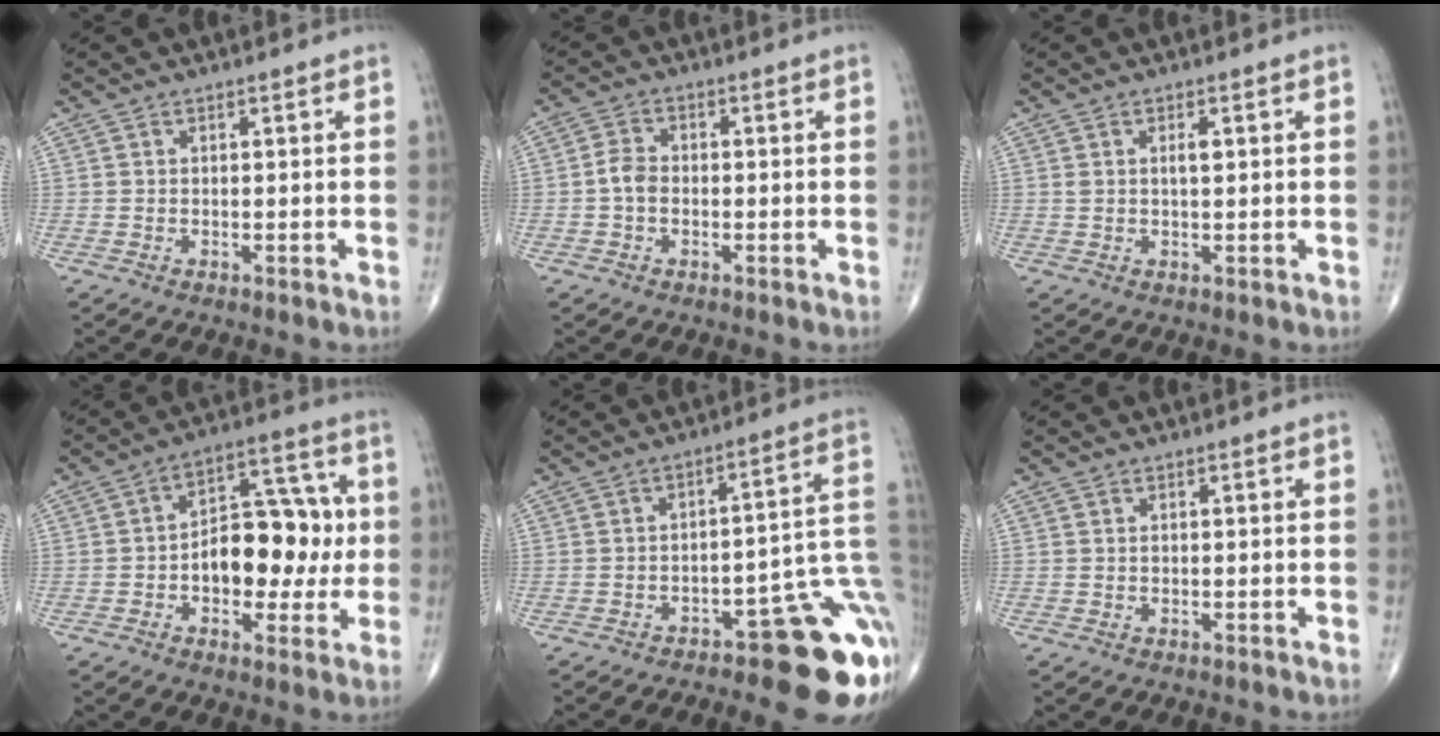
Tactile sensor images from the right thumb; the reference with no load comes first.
{"total": 3.6, "force": [-0.7, 2.6, 2.4], "torque": [-0.042, 0.013, -0.019]}
{"total": 1.9, "force": [0.6, 0.7, 1.7], "torque": [-0.030, 0.000, 0.009]}
{"total": 15.9, "force": [-1.2, 9.6, 12.6], "torque": [-0.134, 0.038, -0.018]}
{"total": 16.3, "force": [-7.4, 5.4, 13.5], "torque": [-0.088, 0.068, -0.094]}
{"total": 0.5, "force": [0.0, 0.4, 0.4], "torque": [-0.008, 0.000, 0.001]}